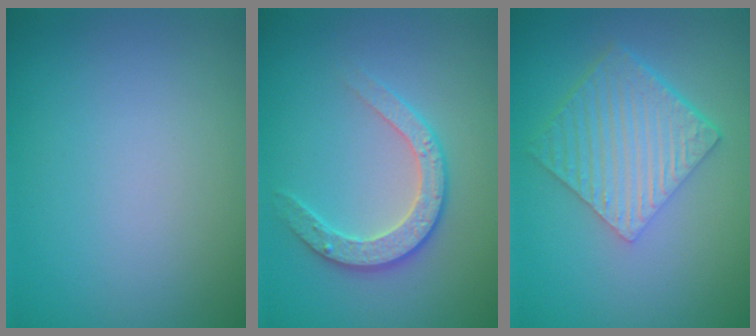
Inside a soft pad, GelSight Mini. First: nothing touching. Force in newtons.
{"total": 2.9, "press": 2.8, "slide": 0.8}
{"total": 6.0, "press": 4.2, "slide": 4.2}